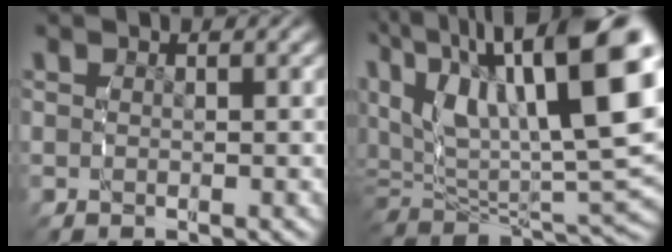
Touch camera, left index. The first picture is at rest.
{"total": 16.7, "force": [4.3, 9.4, 13.1], "torque": [-0.200, 0.004, 0.069]}